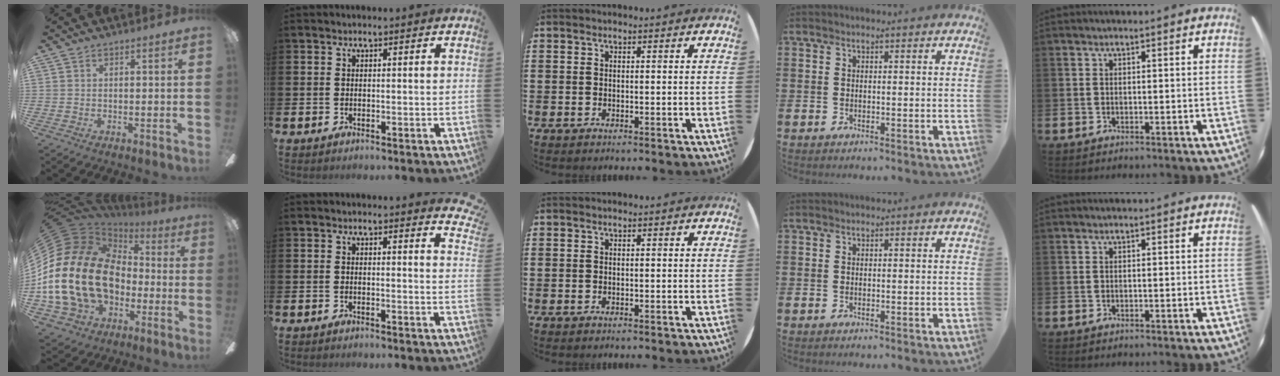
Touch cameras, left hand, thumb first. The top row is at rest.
{"thumb": {"total": 27.9, "force": [-2.1, 19.8, 19.5], "torque": [-0.448, 0.015, -0.007]}, "index": {"total": 2.1, "force": [2.1, 0.2, 0.1], "torque": [0.010, -0.017, 0.034]}}